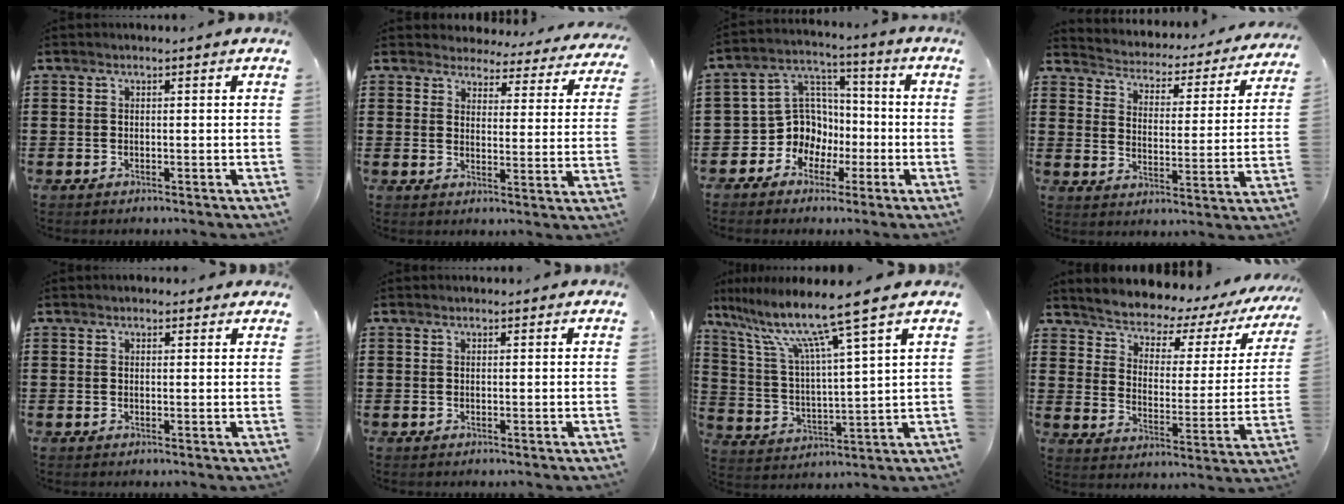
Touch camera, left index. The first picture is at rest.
{"total": 4.0, "force": [3.9, 0.7, 0.2], "torque": [-0.021, -0.030, 0.064]}
{"total": 8.9, "force": [-2.1, 8.2, 2.4], "torque": [-0.085, 0.006, -0.037]}
{"total": 2.5, "force": [2.5, 0.3, 0.0], "torque": [-0.020, -0.029, 0.031]}
{"total": 1.6, "force": [1.4, 0.7, 0.3], "torque": [0.000, 0.002, 0.026]}
{"total": 0.5, "force": [0.4, 0.3, 0.1], "torque": [-0.004, 0.003, 0.009]}
{"total": 11.0, "force": [8.2, -0.3, 7.3], "torque": [-0.172, -0.042, 0.131]}
{"total": 3.6, "force": [3.5, 0.7, 0.5], "torque": [-0.035, -0.042, 0.049]}